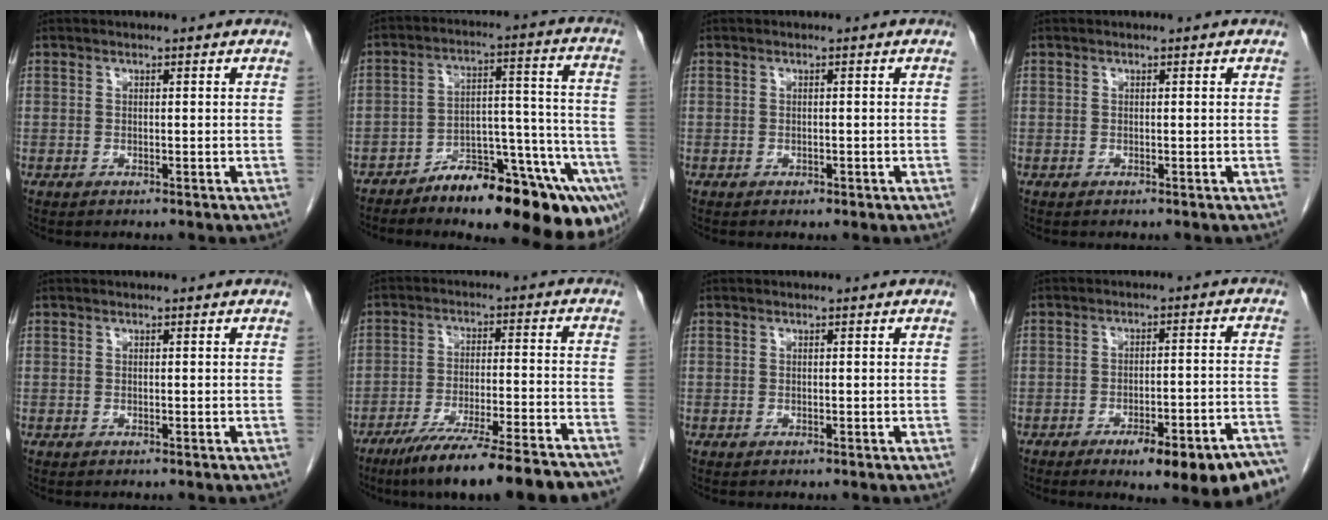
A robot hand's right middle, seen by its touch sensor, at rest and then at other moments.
{"total": 19.6, "force": [-14.5, 4.9, 12.3], "torque": [-0.086, 0.049, -0.210]}
{"total": 0.7, "force": [-0.3, 0.4, 0.4], "torque": [-0.005, 0.001, 0.000]}
{"total": 0.0}
{"total": 0.0}
{"total": 19.4, "force": [-16.0, 0.9, 10.9], "torque": [-0.125, -0.020, -0.239]}
{"total": 0.0}
{"total": 14.9, "force": [-10.5, 2.8, 10.2], "torque": [-0.071, 0.027, -0.141]}